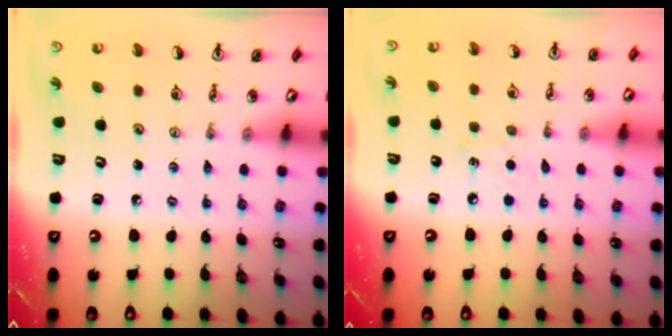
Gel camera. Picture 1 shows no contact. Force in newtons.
{"total": 5.6, "press": 5.5, "slide": 0.7}